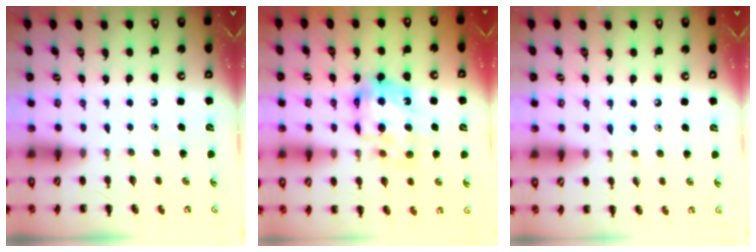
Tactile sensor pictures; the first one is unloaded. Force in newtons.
{"total": 12.2, "press": 12.2, "slide": 1.4}
{"total": 4.2, "press": 3.8, "slide": 1.8}